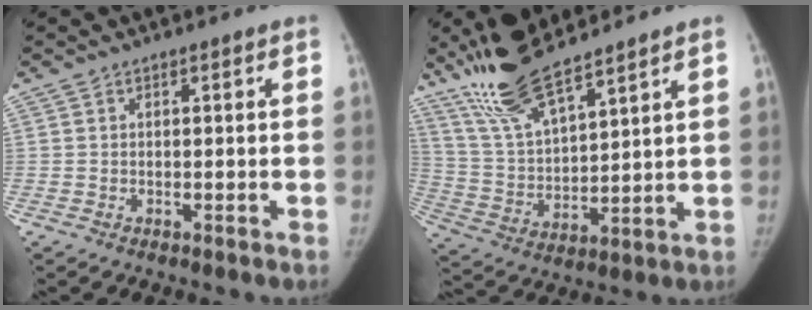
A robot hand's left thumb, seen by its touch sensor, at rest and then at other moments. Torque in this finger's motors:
{"motor_torque": [0.22, 0.03, 1.45, -1.29, 0.17]}